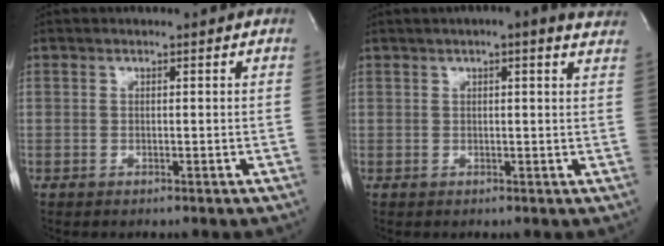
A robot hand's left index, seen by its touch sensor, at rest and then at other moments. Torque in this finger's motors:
{"motor_torque": [0.53, -0.60, 0.38, 0.01]}